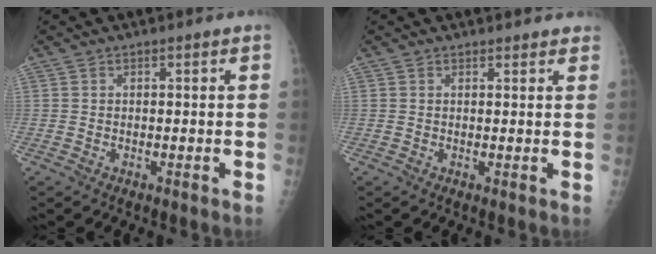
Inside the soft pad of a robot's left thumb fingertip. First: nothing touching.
{"total": 2.4, "force": [2.3, 0.7, 0.5], "torque": [0.005, -0.008, 0.019]}